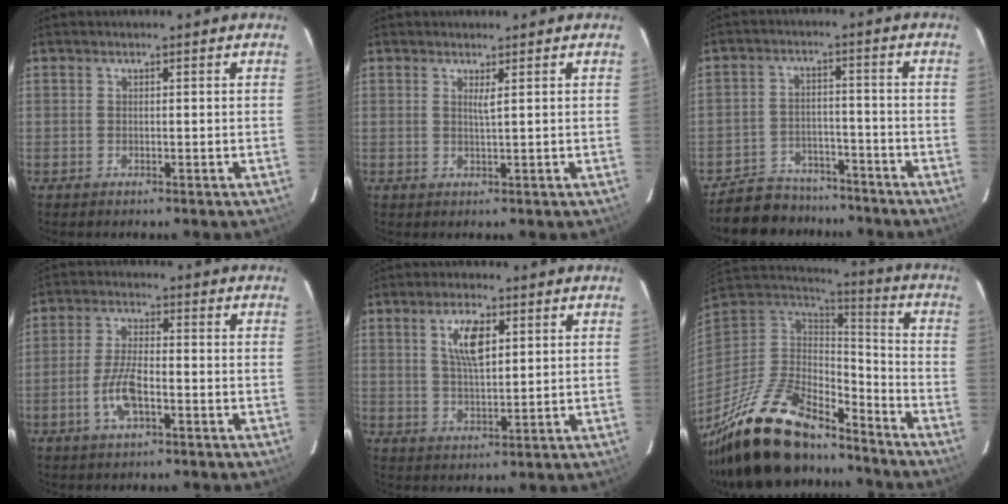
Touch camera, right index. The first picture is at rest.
{"total": 1.3, "force": [0.7, -0.3, 1.1], "torque": [-0.019, -0.001, 0.012]}
{"total": 12.7, "force": [-11.0, 5.6, 3.1], "torque": [-0.089, 0.016, -0.156]}
{"total": 6.9, "force": [-2.7, 2.4, 5.9], "torque": [-0.125, 0.001, -0.052]}
{"total": 6.8, "force": [2.6, 2.7, 5.7], "torque": [-0.103, 0.005, 0.052]}
{"total": 26.3, "force": [-19.8, 9.5, 14.5], "torque": [-0.293, -0.022, -0.329]}